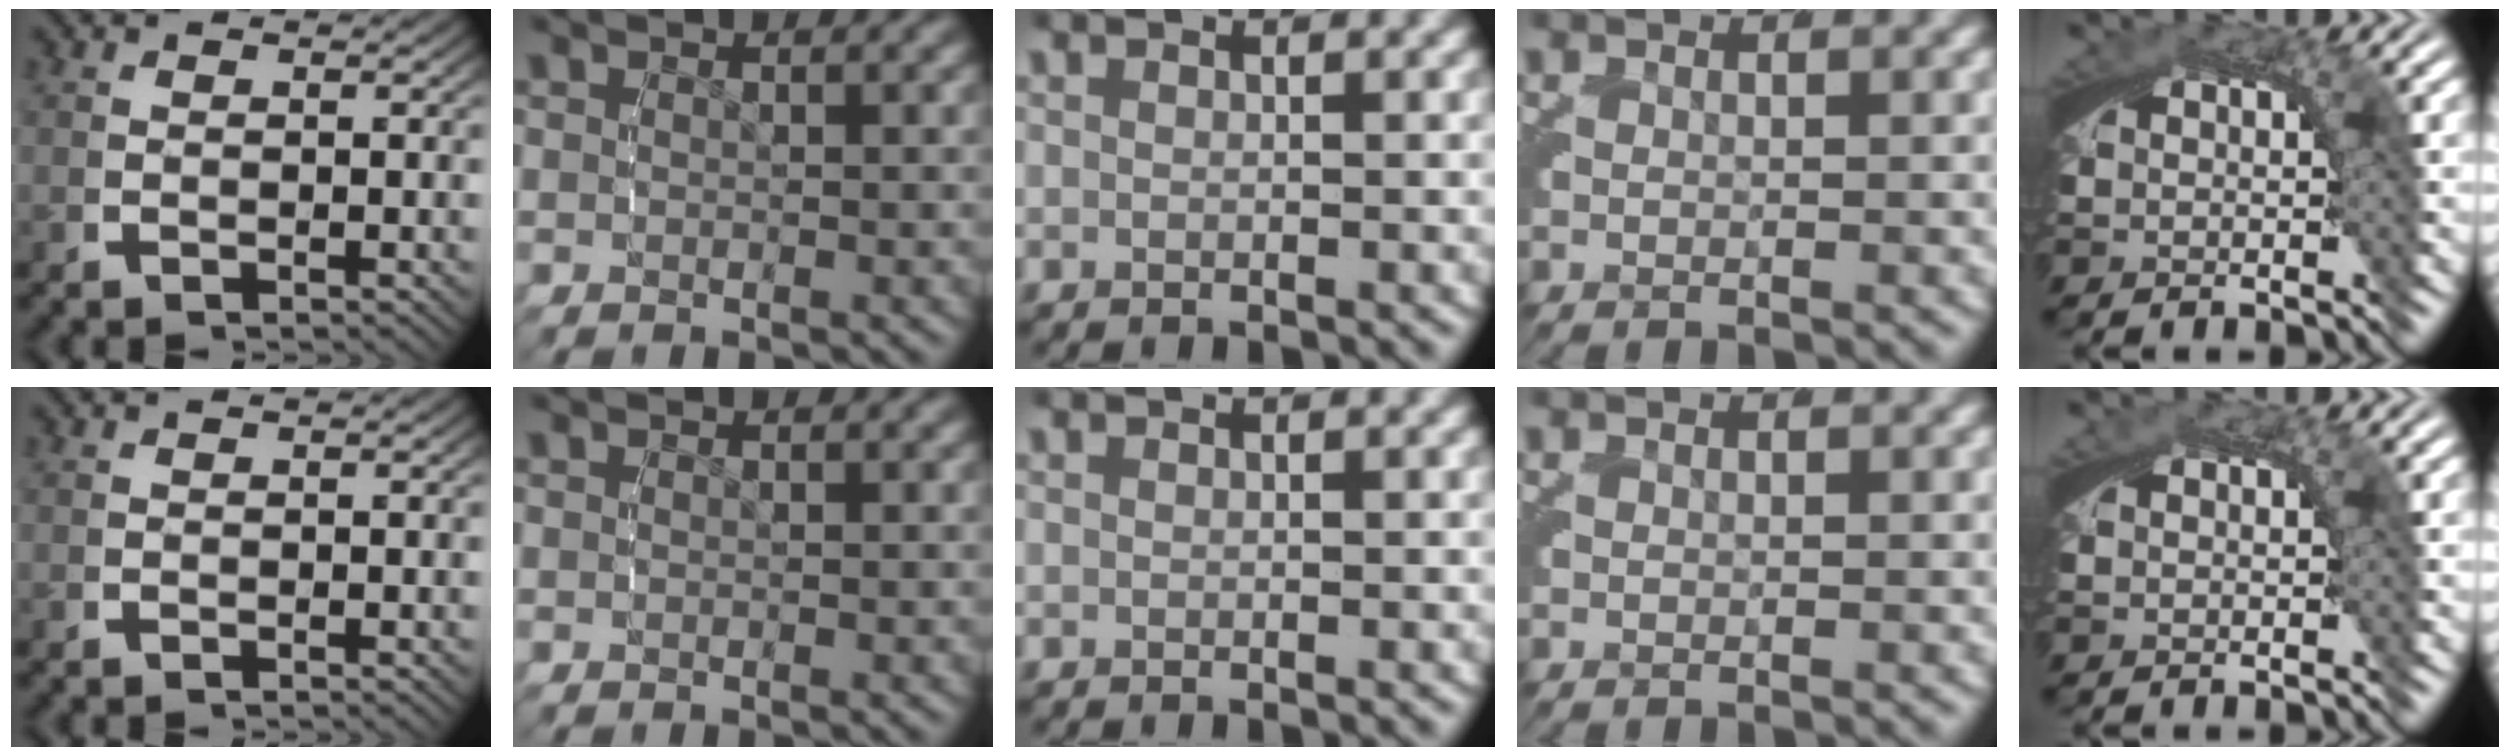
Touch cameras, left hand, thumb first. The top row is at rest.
{"little": {"total": 0.6, "force": [-0.2, -0.2, -0.5], "torque": [0.008, -0.002, -0.003]}}